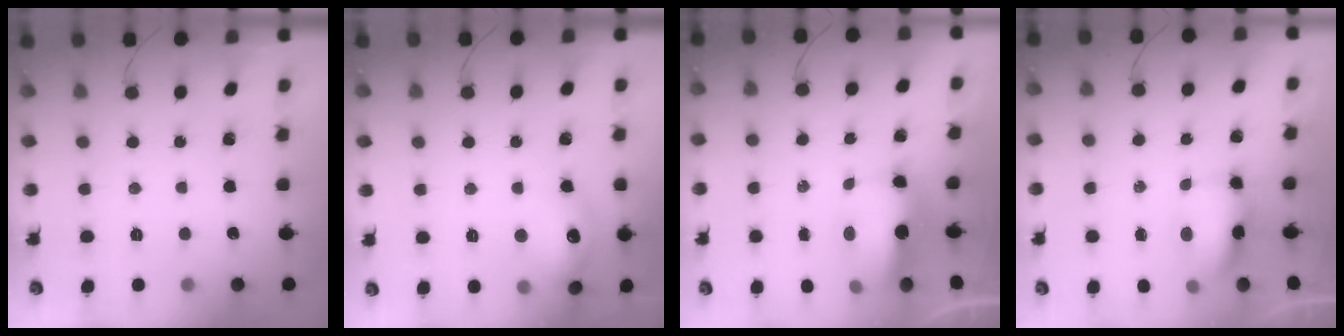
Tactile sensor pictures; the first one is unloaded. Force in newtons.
{"total": 12.9, "press": 12.9, "slide": 0.8}
{"total": 14.9, "press": 10.6, "slide": 10.4}
{"total": 7.1, "press": 7.1, "slide": 0.9}